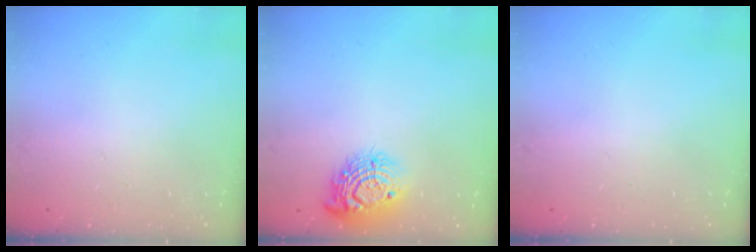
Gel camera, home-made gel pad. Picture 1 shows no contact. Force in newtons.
{"total": 14.5, "press": 14.5, "slide": 0.7}
{"total": 0.0}